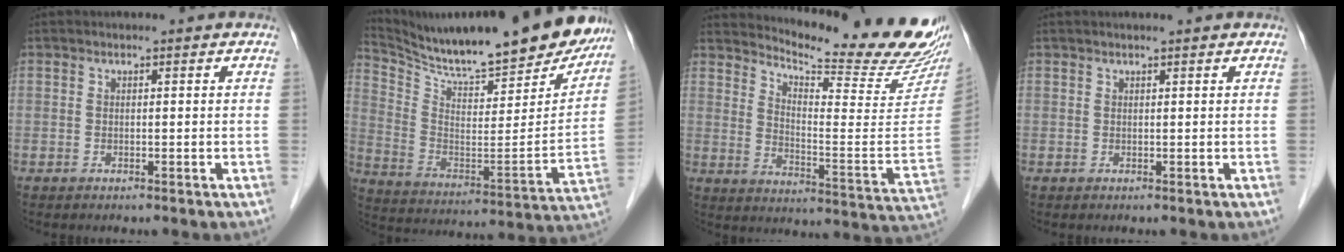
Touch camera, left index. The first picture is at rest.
{"total": 26.7, "force": [23.5, 3.9, 12.0], "torque": [-0.207, -0.066, 0.340]}
{"total": 20.5, "force": [19.4, 0.8, 6.7], "torque": [-0.114, -0.118, 0.244]}
{"total": 1.8, "force": [1.6, 0.0, 0.9], "torque": [-0.009, 0.020, 0.024]}